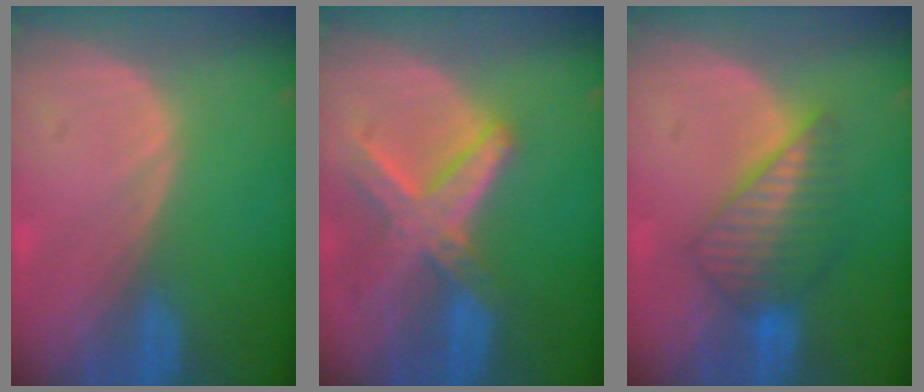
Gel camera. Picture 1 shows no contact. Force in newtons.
{"total": 8.2, "press": 7.1, "slide": 4.1}
{"total": 6.3, "press": 6.3, "slide": 0.2}